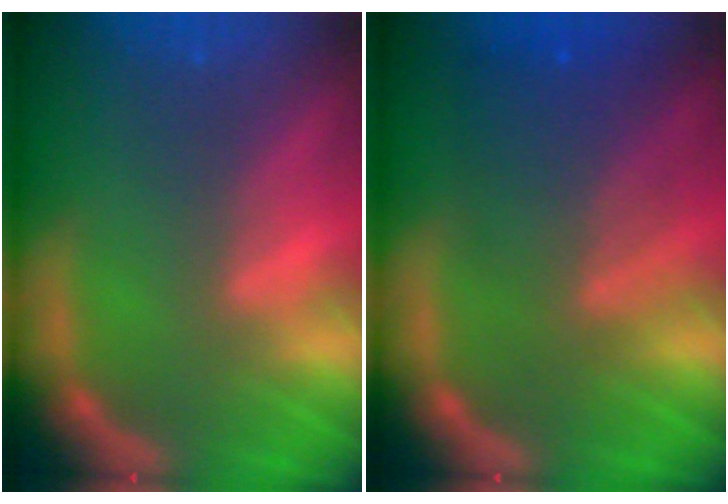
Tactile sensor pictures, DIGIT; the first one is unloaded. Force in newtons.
{"total": 6.6}